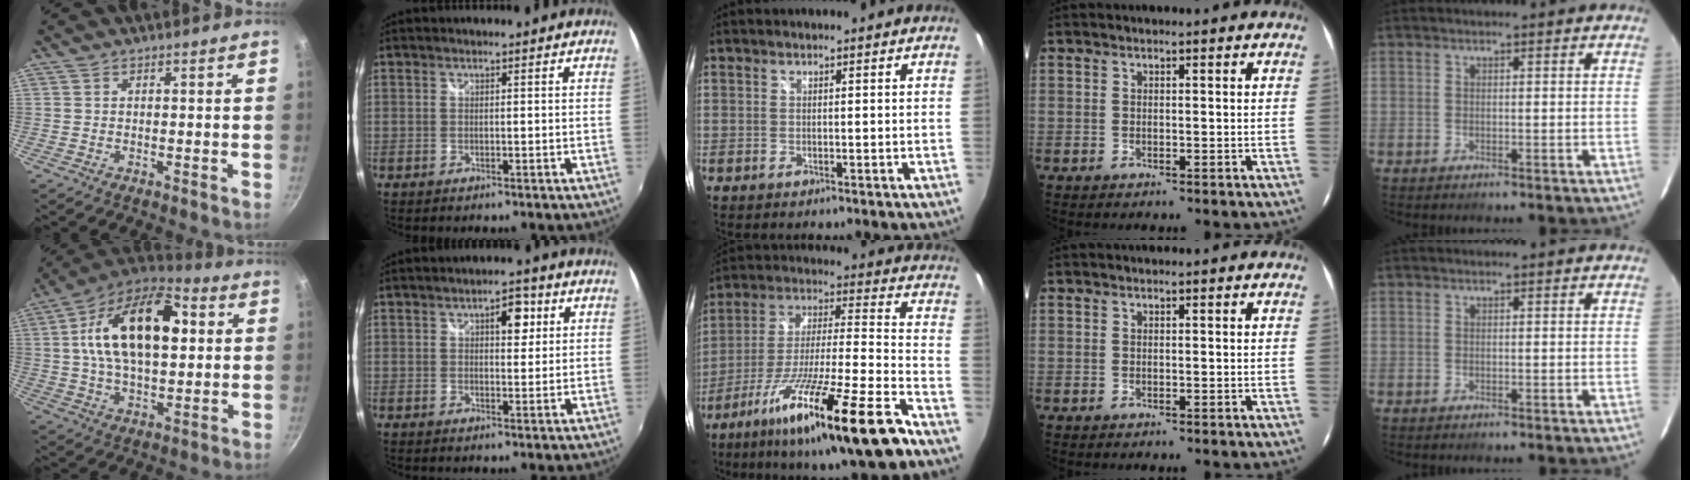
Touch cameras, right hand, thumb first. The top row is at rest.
{"thumb": {"total": 22.5, "force": [4.1, 12.6, 18.2], "torque": [-0.297, 0.020, 0.050]}, "index": {"total": 4.7, "force": [1.7, 2.4, 3.7], "torque": [-0.047, 0.013, 0.025]}, "middle": {"total": 22.9, "force": [-14.5, 0.9, 17.6], "torque": [-0.309, -0.055, -0.241]}}